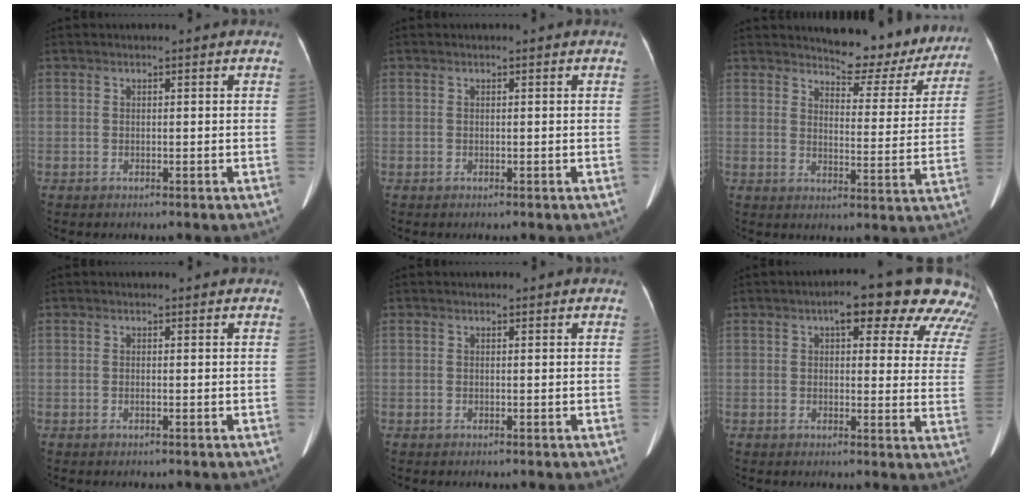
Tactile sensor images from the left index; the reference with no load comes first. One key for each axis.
{"total": 0.0}
{"total": 12.2, "fx": 11.5, "fy": 3.2, "fz": 2.6, "tx": -0.023, "ty": -0.028, "tz": 0.131}
{"total": 0.0}
{"total": 0.0}
{"total": 16.2, "fx": 11.4, "fy": 5.2, "fz": 10.3, "tx": -0.111, "ty": 0.023, "tz": 0.117}